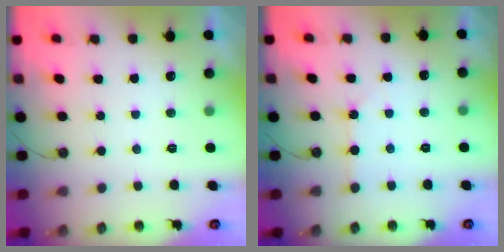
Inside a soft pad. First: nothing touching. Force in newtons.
{"total": 2.3, "press": 2.3, "slide": 0.3}